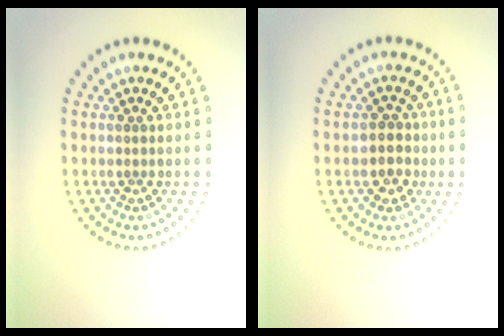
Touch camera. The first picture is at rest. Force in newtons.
{"total": 2.2, "press": 2.0, "slide": 1.0}